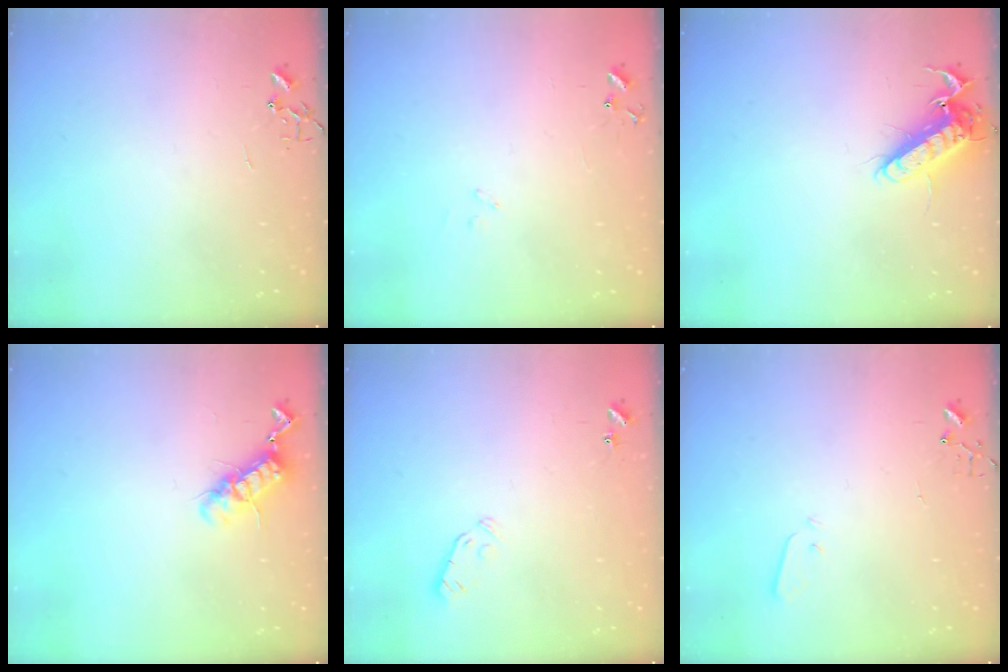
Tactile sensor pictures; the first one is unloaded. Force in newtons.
{"total": 7.8, "press": 7.8, "slide": 0.7}
{"total": 12.3, "press": 12.1, "slide": 1.8}
{"total": 11.3, "press": 11.2, "slide": 1.2}
{"total": 3.7, "press": 3.6, "slide": 0.9}
{"total": 2.1, "press": 2.0, "slide": 0.4}